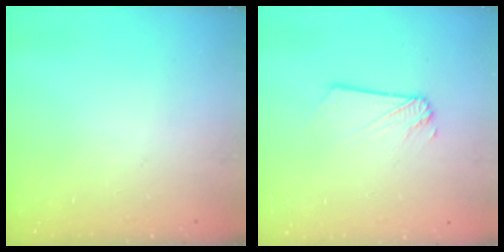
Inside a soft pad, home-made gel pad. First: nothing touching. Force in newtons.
{"total": 1.9, "press": 1.9, "slide": 0.3}